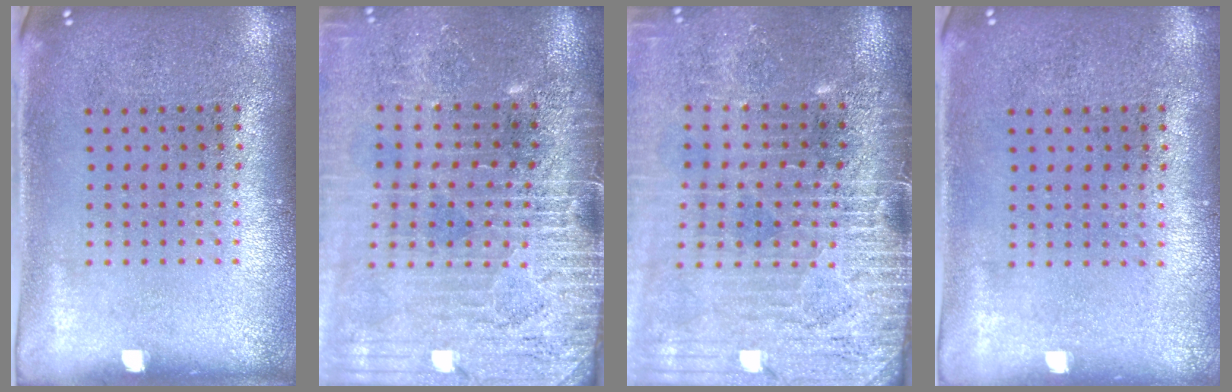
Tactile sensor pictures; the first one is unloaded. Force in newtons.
{"total": 4.2, "press": 3.6, "slide": 2.0}
{"total": 4.0, "press": 3.5, "slide": 1.9}
{"total": 0.0}